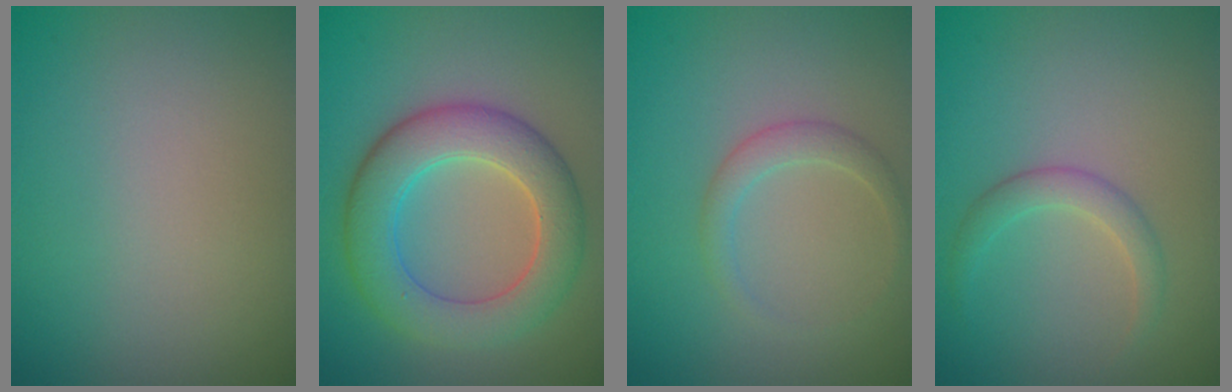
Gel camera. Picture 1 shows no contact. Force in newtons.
{"total": 6.7, "press": 6.7, "slide": 0.1}
{"total": 1.9, "press": 1.9, "slide": 0.0}
{"total": 2.0, "press": 2.0, "slide": 0.0}